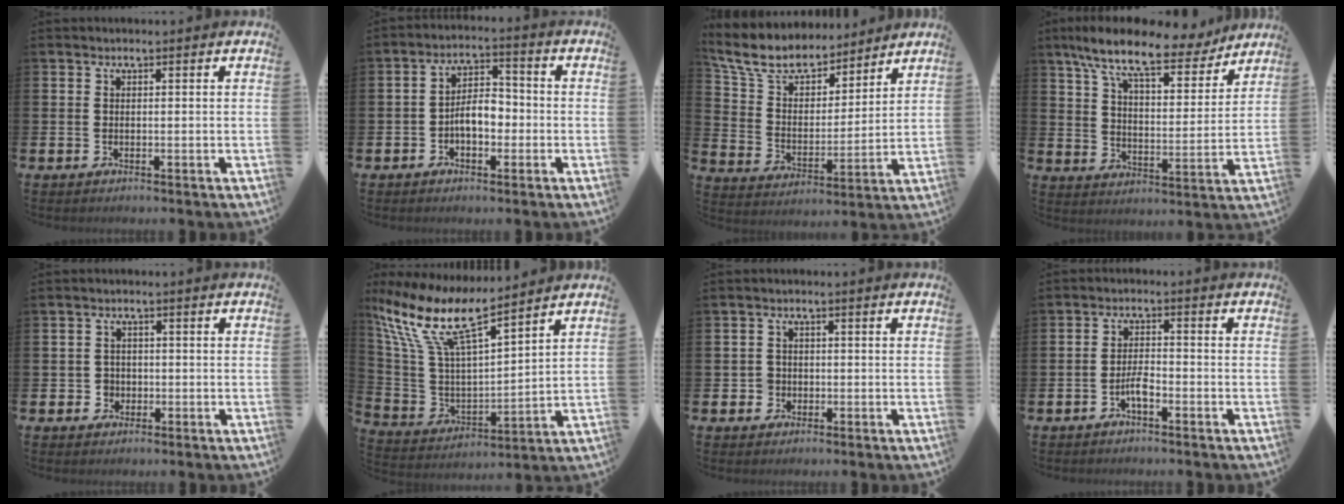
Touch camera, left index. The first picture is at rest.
{"total": 4.5, "force": [-1.5, 2.7, 3.3], "torque": [-0.061, 0.010, -0.031]}
{"total": 9.4, "force": [8.3, 3.6, 2.4], "torque": [-0.098, -0.051, 0.152]}
{"total": 11.0, "force": [9.2, 2.5, 5.5], "torque": [-0.132, -0.046, 0.157]}
{"total": 2.0, "force": [-0.4, 1.9, 0.2], "torque": [-0.010, 0.007, -0.013]}
{"total": 11.5, "force": [9.2, 2.6, 6.3], "torque": [-0.165, -0.054, 0.160]}
{"total": 1.9, "force": [-0.6, 1.8, 0.0], "torque": [-0.008, 0.006, -0.016]}
{"total": 2.5, "force": [-1.4, 0.6, 1.9], "torque": [-0.043, 0.008, -0.025]}